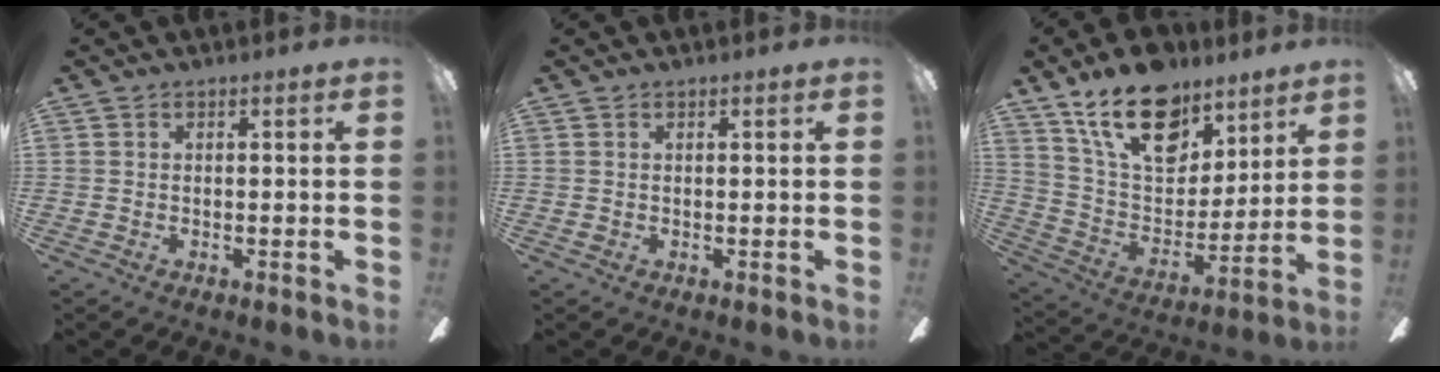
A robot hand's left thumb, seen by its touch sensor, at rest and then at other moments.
{"total": 0.0}
{"total": 20.8, "force": [13.9, 11.2, 10.8], "torque": [-0.176, -0.077, 0.250]}